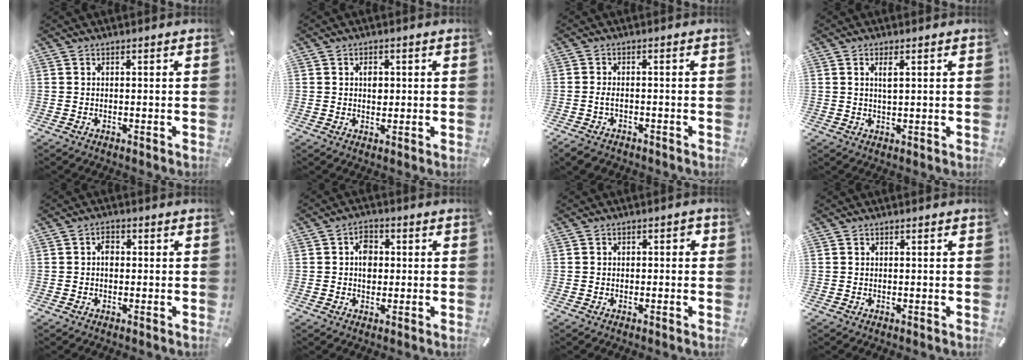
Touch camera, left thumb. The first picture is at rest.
{"total": 2.5, "force": [0.4, 1.9, 1.6], "torque": [-0.010, -0.004, 0.001]}
{"total": 2.8, "force": [-1.6, 1.5, 1.7], "torque": [-0.045, 0.004, -0.035]}
{"total": 2.7, "force": [0.9, 0.7, 2.4], "torque": [-0.051, 0.003, 0.014]}
{"total": 2.5, "force": [0.0, 1.9, 1.7], "torque": [-0.026, 0.003, -0.003]}
{"total": 5.2, "force": [0.2, 4.1, 3.2], "torque": [-0.039, 0.002, -0.001]}
{"total": 1.8, "force": [-0.9, 1.3, 0.8], "torque": [-0.015, 0.010, -0.020]}
{"total": 0.0}